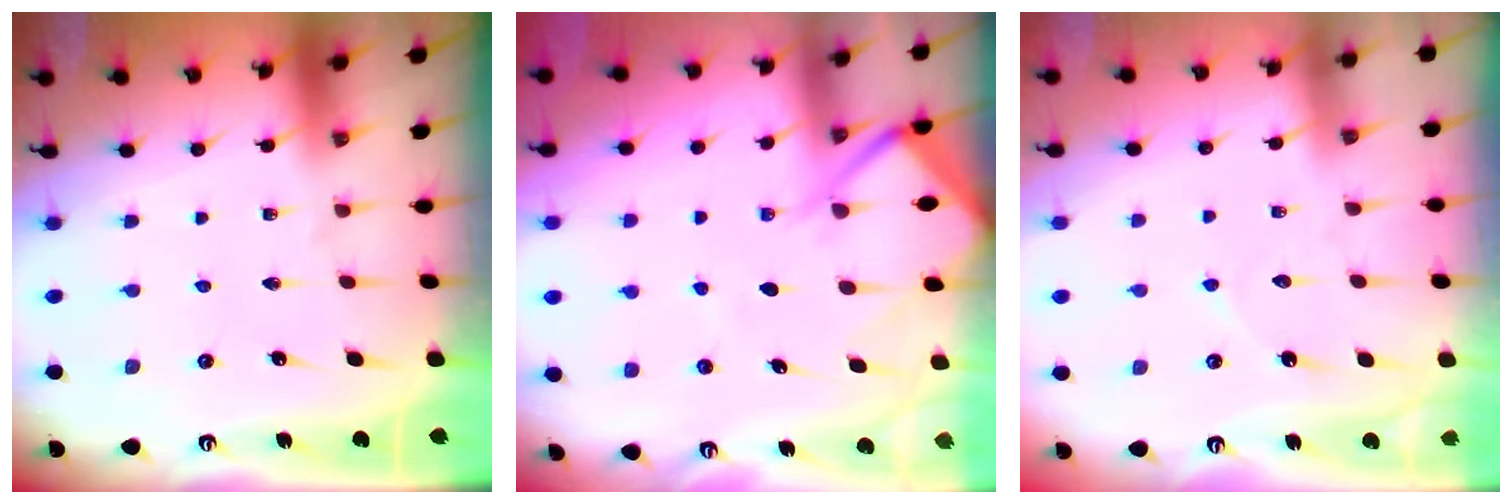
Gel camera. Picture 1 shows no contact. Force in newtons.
{"total": 9.0, "press": 9.0, "slide": 0.9}
{"total": 3.2, "press": 3.2, "slide": 0.2}